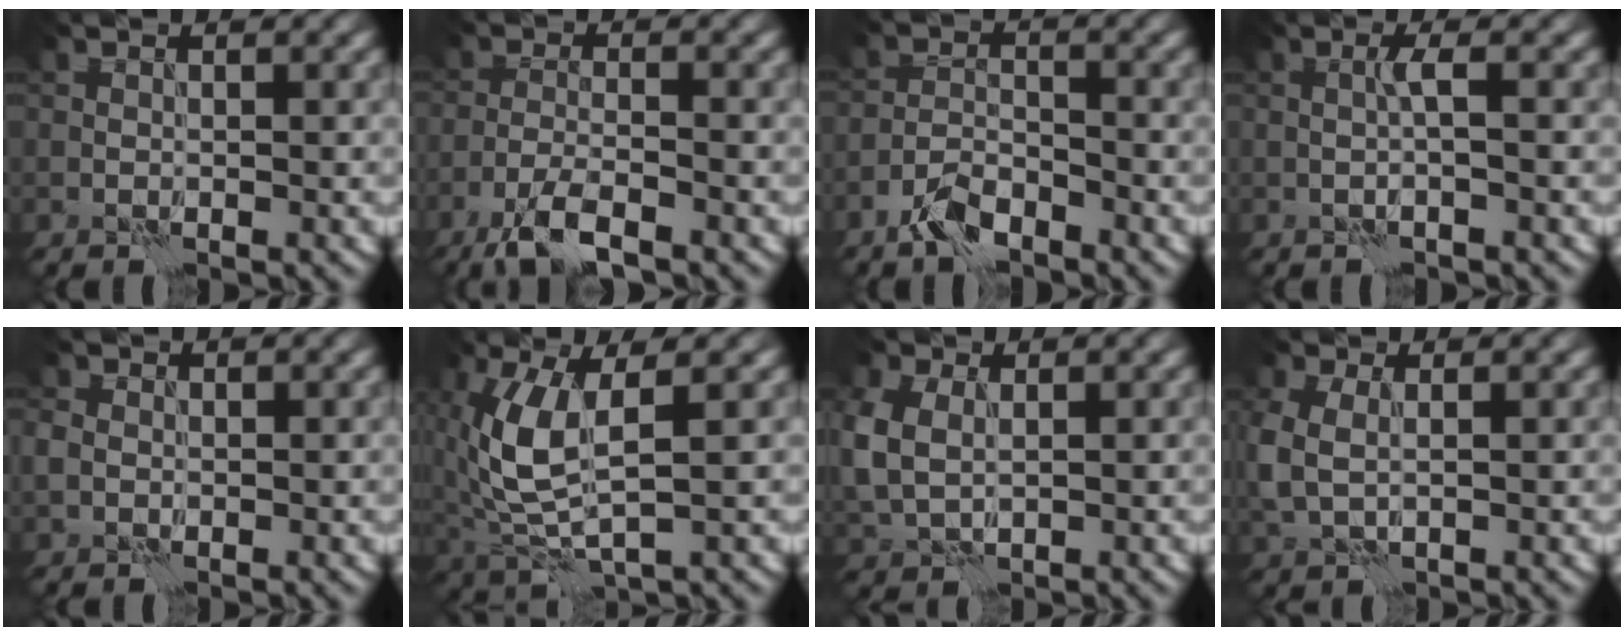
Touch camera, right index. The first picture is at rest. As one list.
[{"total": 4.5, "force": [-3.3, 1.0, 3.0], "torque": [-0.063, -0.003, -0.070]}, {"total": 3.3, "force": [-2.5, 1.2, 1.8], "torque": [-0.034, 0.006, -0.057]}, {"total": 1.4, "force": [-0.1, 0.0, 1.4], "torque": [-0.029, 0.004, -0.003]}, {"total": 2.0, "force": [0.0, 1.8, 0.9], "torque": [-0.021, 0.002, -0.001]}, {"total": 6.5, "force": [0.7, 2.9, 5.8], "torque": [-0.153, -0.004, 0.020]}, {"total": 5.4, "force": [0.6, 4.1, 3.5], "torque": [-0.114, 0.000, 0.026]}, {"total": 3.9, "force": [0.2, 2.8, 2.8], "torque": [-0.082, -0.006, 0.010]}]